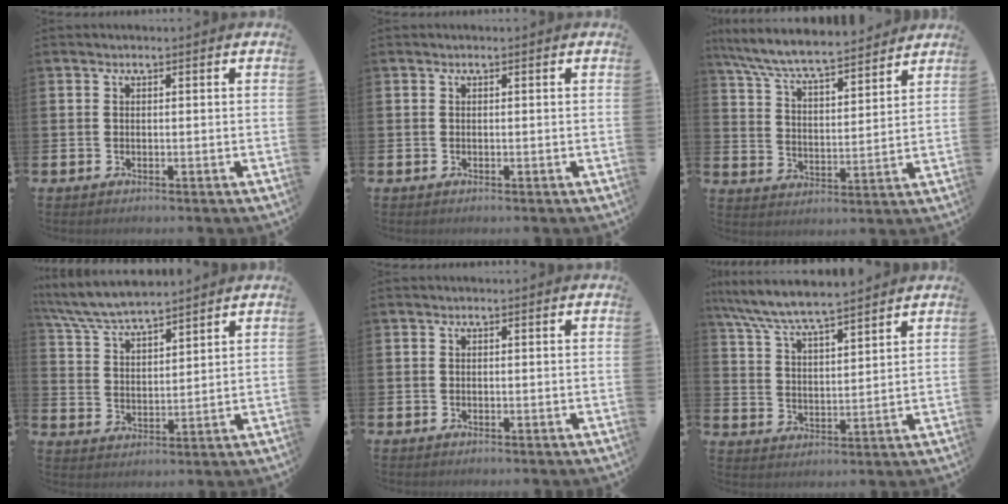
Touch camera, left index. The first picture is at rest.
{"total": 0.0}
{"total": 7.6, "force": [7.3, 0.7, 2.3], "torque": [-0.080, -0.047, 0.127]}
{"total": 6.7, "force": [6.4, 0.9, 1.7], "torque": [-0.065, -0.026, 0.119]}
{"total": 0.0}
{"total": 7.1, "force": [6.8, 0.4, 1.9], "torque": [-0.067, -0.034, 0.123]}